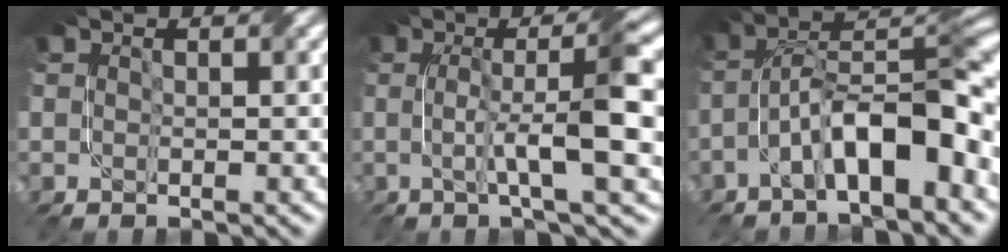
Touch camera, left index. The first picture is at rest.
{"total": 8.1, "force": [0.0, 1.3, 8.0], "torque": [-0.120, 0.010, 0.000]}
{"total": 9.8, "force": [-3.8, 2.8, 8.5], "torque": [-0.140, 0.024, -0.071]}